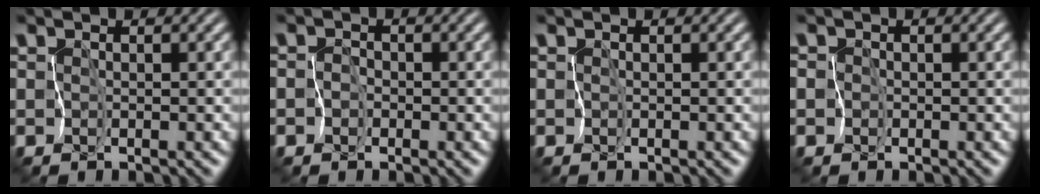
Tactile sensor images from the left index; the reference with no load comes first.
{"total": 2.1, "force": [-1.1, 1.8, 0.2], "torque": [0.021, 0.004, -0.030]}
{"total": 0.0}
{"total": 2.1, "force": [-0.5, 2.0, 0.4], "torque": [0.007, 0.010, -0.034]}